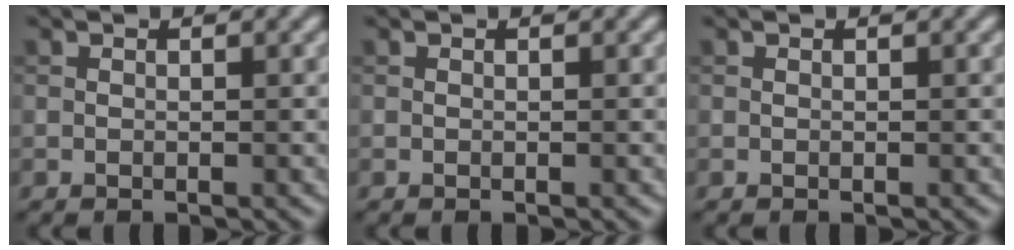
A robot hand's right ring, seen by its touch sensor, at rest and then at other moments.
{"total": 0.0}
{"total": 0.0}